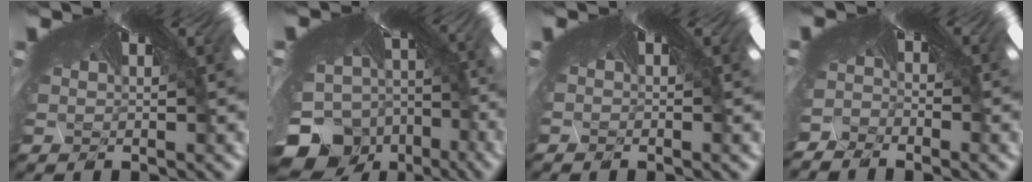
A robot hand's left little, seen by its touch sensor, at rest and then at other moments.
{"total": 12.2, "force": [-11.9, 2.9, -0.5], "torque": [0.001, -0.082, -0.178]}
{"total": 0.9, "force": [-0.6, -0.5, -0.4], "torque": [0.013, -0.004, -0.008]}
{"total": 7.8, "force": [-7.7, 0.4, 1.2], "torque": [-0.018, -0.061, -0.105]}